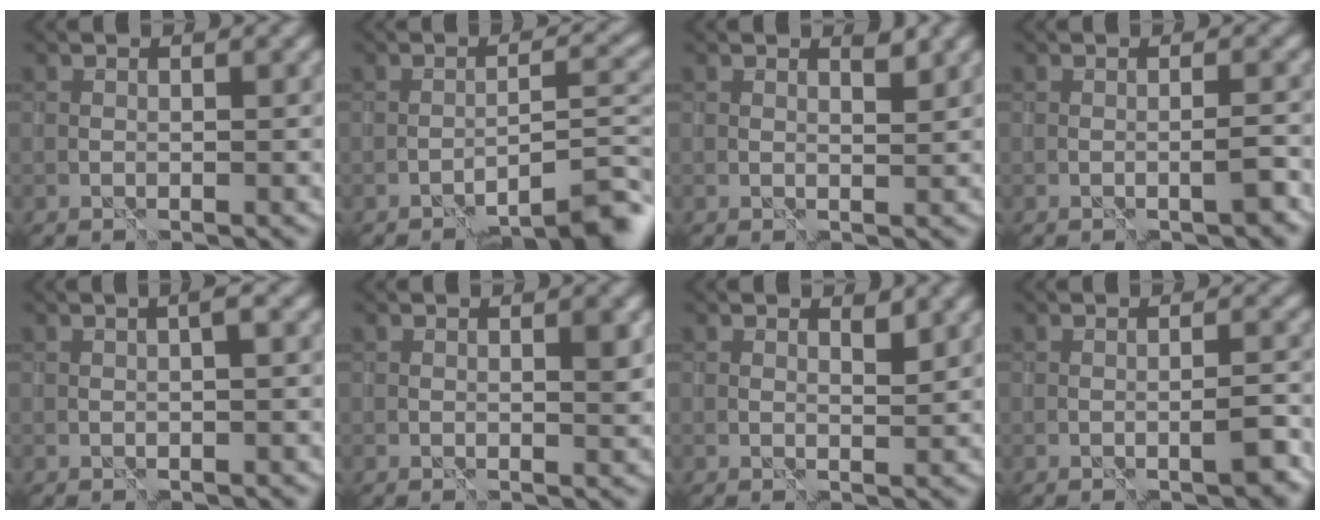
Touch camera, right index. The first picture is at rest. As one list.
[{"total": 6.7, "force": [-5.1, 1.0, 4.2], "torque": [-0.043, 0.022, -0.072]}, {"total": 1.0, "force": [0.8, 0.1, 0.5], "torque": [-0.006, -0.002, 0.014]}, {"total": 1.6, "force": [-0.6, 0.1, 1.5], "torque": [-0.023, 0.001, -0.008]}, {"total": 1.3, "force": [0.0, 0.0, 1.3], "torque": [-0.022, 0.005, 0.001]}, {"total": 1.3, "force": [0.2, 0.2, 1.2], "torque": [-0.016, -0.002, 0.003]}, {"total": 0.9, "force": [0.7, 0.3, 0.5], "torque": [-0.008, -0.003, 0.013]}, {"total": 2.5, "force": [-1.0, 0.3, 2.2], "torque": [-0.036, 0.001, -0.013]}]